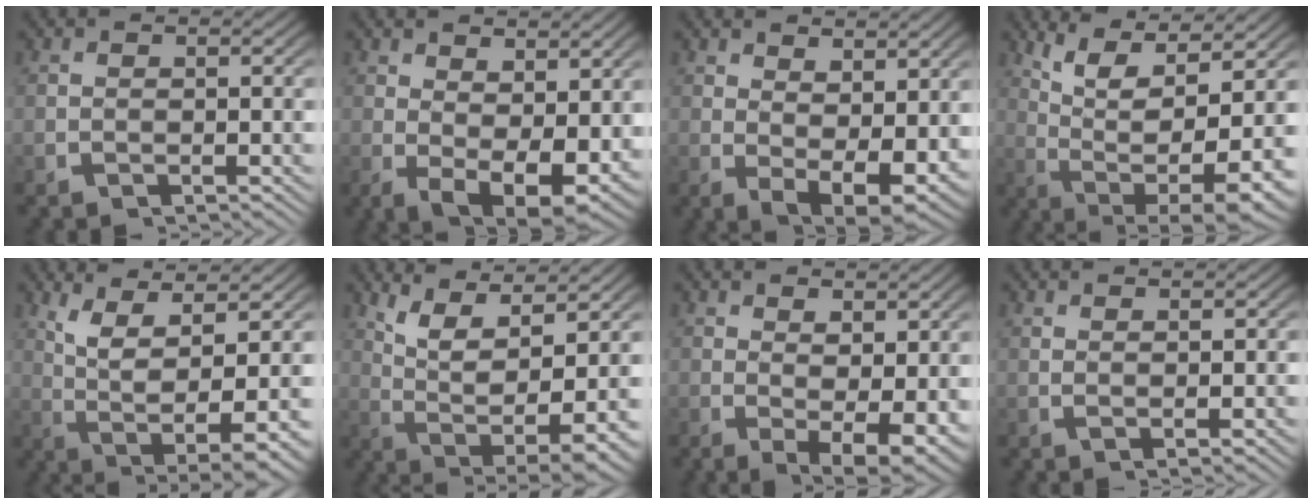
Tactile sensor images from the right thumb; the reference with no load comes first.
{"total": 7.5, "force": [-1.1, 4.8, 5.7], "torque": [-0.107, -0.053, 0.009]}
{"total": 6.3, "force": [-0.2, 3.7, 5.0], "torque": [-0.093, -0.044, 0.022]}
{"total": 11.8, "force": [0.8, 7.3, 9.2], "torque": [-0.179, -0.043, 0.029]}
{"total": 9.3, "force": [0.5, 4.8, 8.0], "torque": [-0.152, -0.033, 0.025]}
{"total": 9.9, "force": [1.5, 5.5, 8.1], "torque": [-0.160, -0.037, 0.039]}
{"total": 5.9, "force": [-0.7, 3.2, 4.8], "torque": [-0.087, -0.039, 0.009]}
{"total": 1.5, "force": [1.0, -0.2, 1.1], "torque": [-0.021, -0.007, 0.025]}